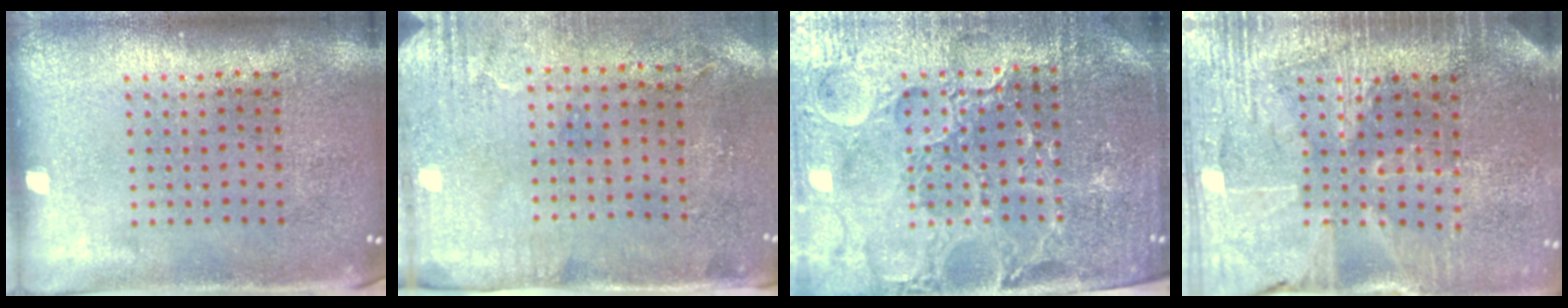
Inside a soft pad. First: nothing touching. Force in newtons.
{"total": 3.0, "press": 2.4, "slide": 1.8}
{"total": 4.6, "press": 4.3, "slide": 1.6}
{"total": 3.5, "press": 3.3, "slide": 1.2}